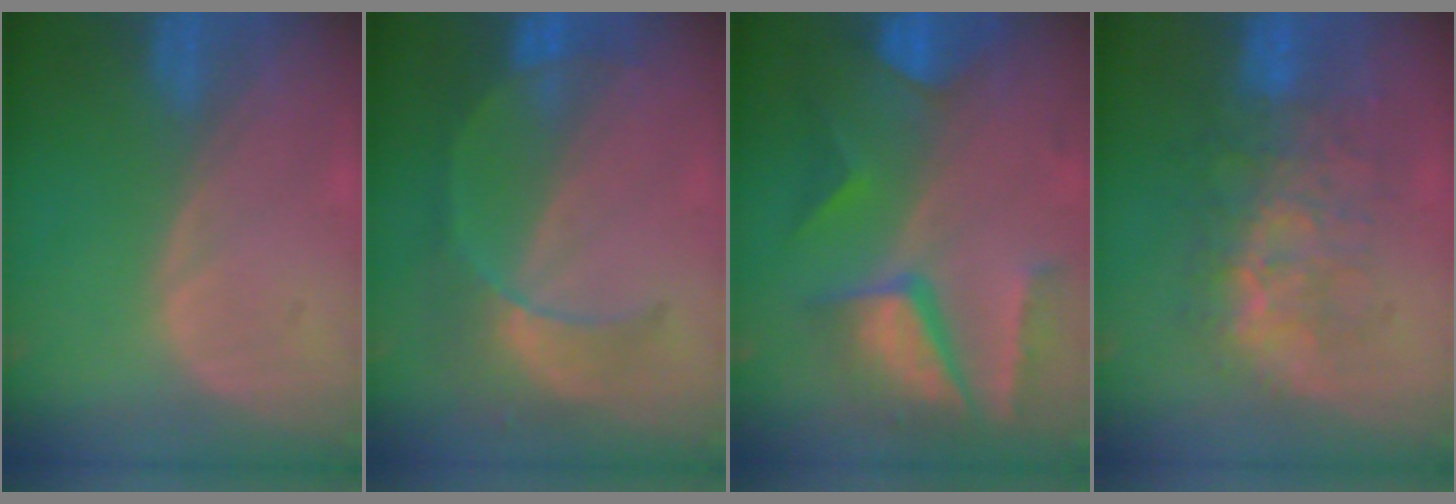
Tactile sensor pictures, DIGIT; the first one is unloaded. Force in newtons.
{"total": 8.0, "press": 7.0, "slide": 3.8}
{"total": 10.4, "press": 8.8, "slide": 5.5}
{"total": 8.9, "press": 8.5, "slide": 2.8}